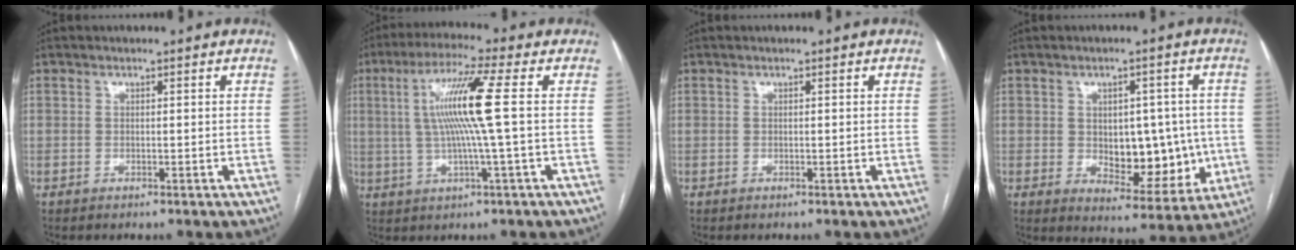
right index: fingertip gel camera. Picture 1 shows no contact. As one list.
[{"total": 10.6, "force": [1.2, -1.2, 10.5], "torque": [-0.201, 0.008, 0.022]}, {"total": 0.0}, {"total": 10.9, "force": [-0.7, 6.2, 8.9], "torque": [-0.103, 0.007, 0.008]}]